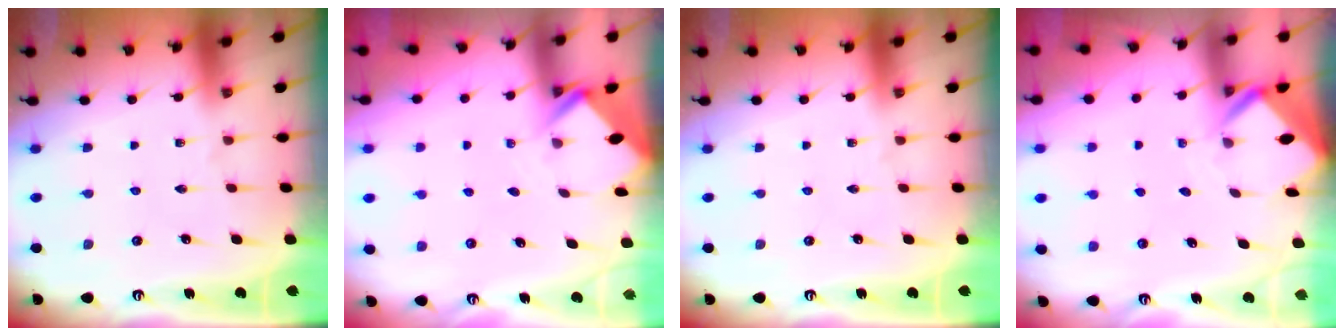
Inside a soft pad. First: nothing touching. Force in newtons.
{"total": 2.5, "press": 2.5, "slide": 0.2}
{"total": 0.0}
{"total": 2.6, "press": 2.6, "slide": 0.2}